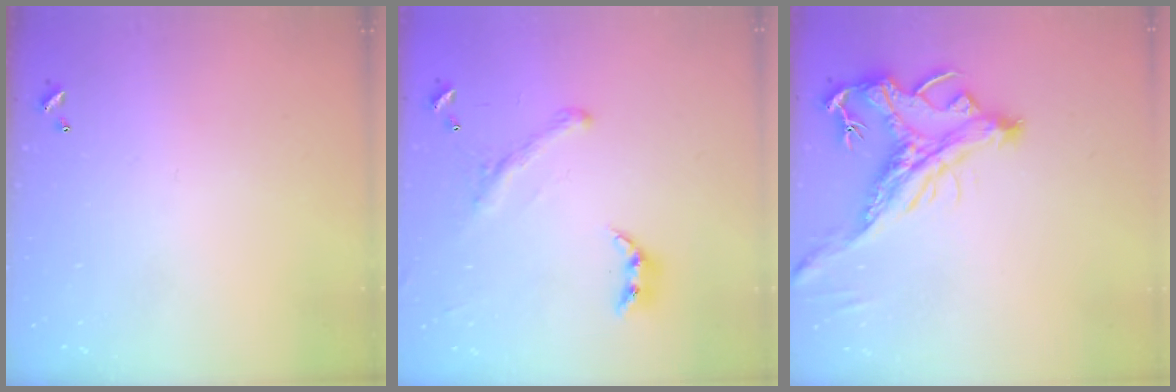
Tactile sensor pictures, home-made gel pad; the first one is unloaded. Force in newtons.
{"total": 2.0, "press": 1.5, "slide": 1.2}
{"total": 4.1, "press": 3.8, "slide": 1.5}